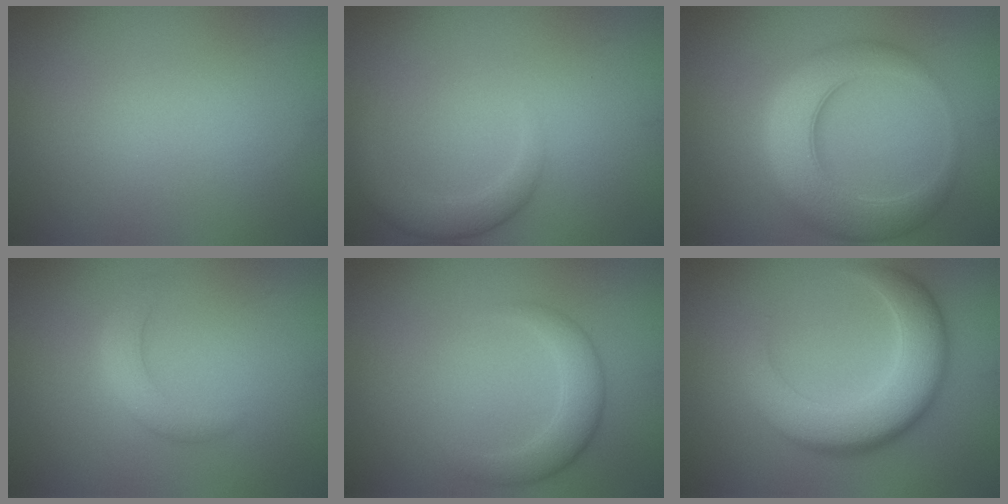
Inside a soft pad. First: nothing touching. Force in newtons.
{"total": 2.8, "press": 2.7, "slide": 0.2}
{"total": 7.1, "press": 7.1, "slide": 0.3}
{"total": 2.5, "press": 2.5, "slide": 0.1}
{"total": 2.9, "press": 2.9, "slide": 0.2}
{"total": 7.3, "press": 7.3, "slide": 0.4}